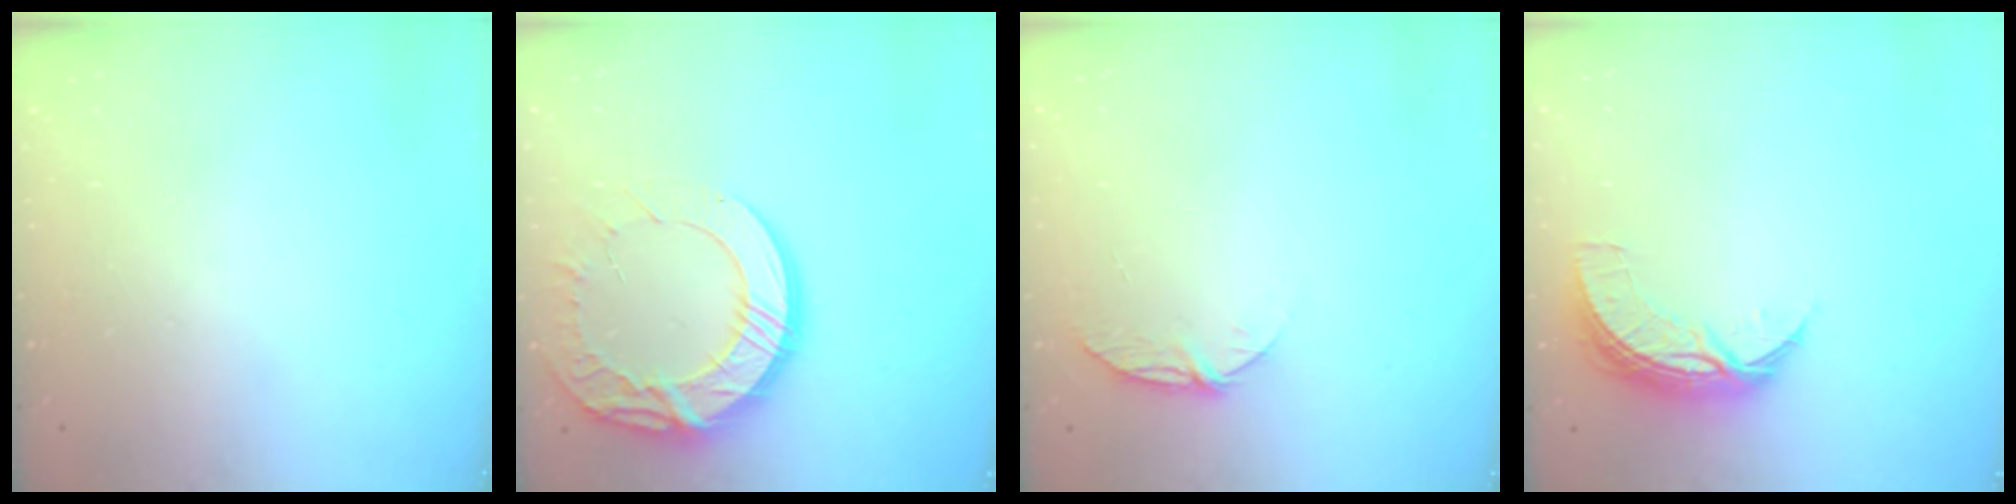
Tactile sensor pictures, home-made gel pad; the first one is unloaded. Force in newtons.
{"total": 15.9, "press": 15.9, "slide": 1.3}
{"total": 6.1, "press": 6.1, "slide": 0.7}
{"total": 7.9, "press": 7.9, "slide": 0.1}